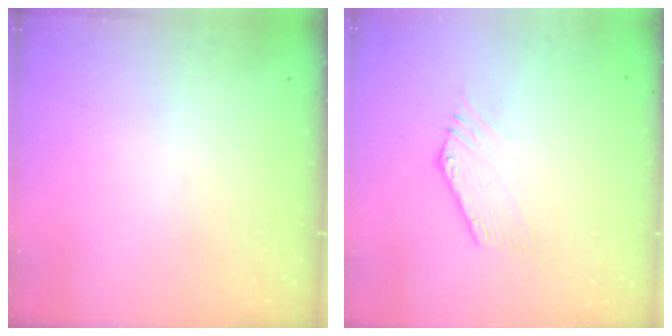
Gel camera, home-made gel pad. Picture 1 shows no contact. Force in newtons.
{"total": 1.3, "press": 1.3, "slide": 0.1}